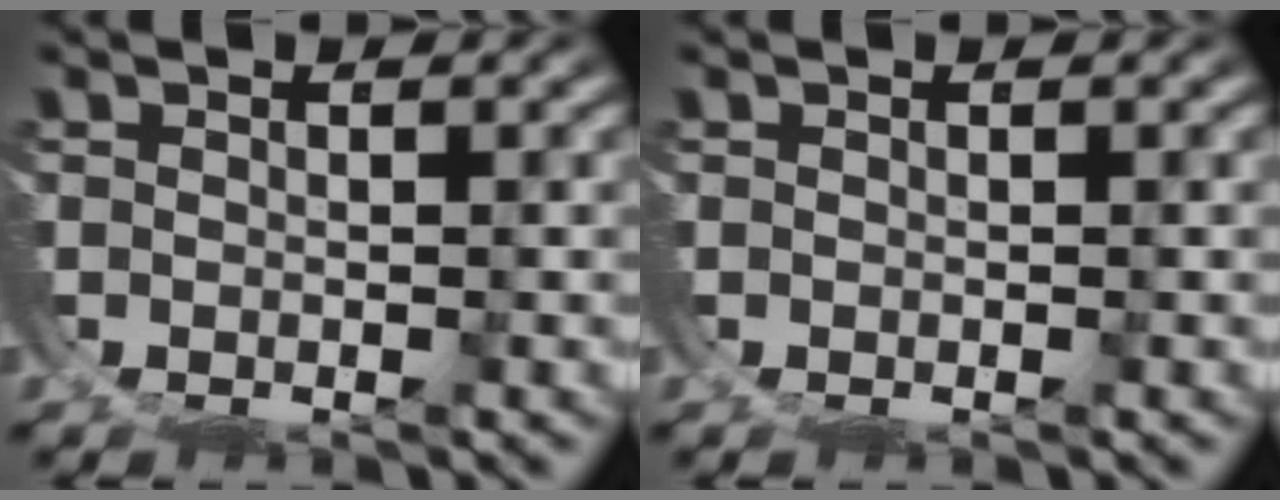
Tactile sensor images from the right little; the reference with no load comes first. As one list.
[{"total": 0.0}]